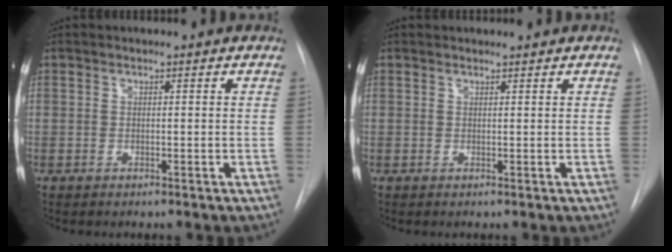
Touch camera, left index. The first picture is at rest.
{"total": 0.8, "force": [0.8, 0.1, -0.1], "torque": [-0.005, 0.005, 0.013]}